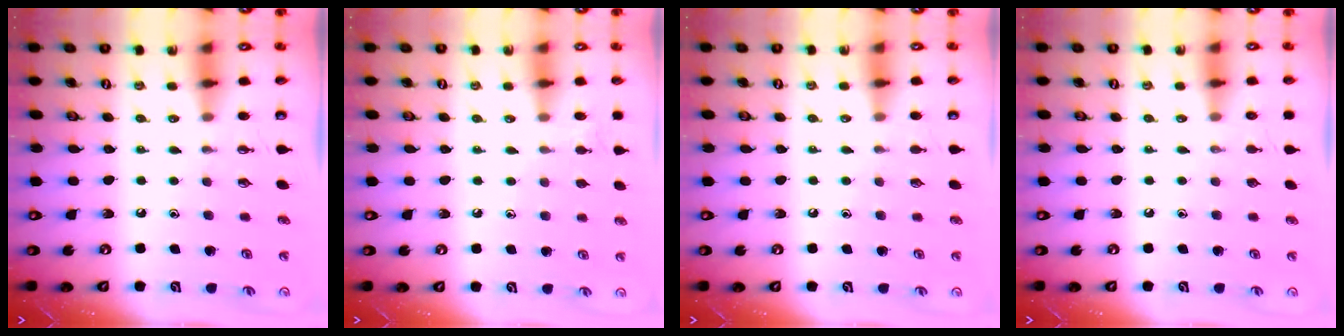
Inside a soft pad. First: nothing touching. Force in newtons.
{"total": 4.9, "press": 4.8, "slide": 0.4}
{"total": 3.4, "press": 3.3, "slide": 0.3}
{"total": 0.0}